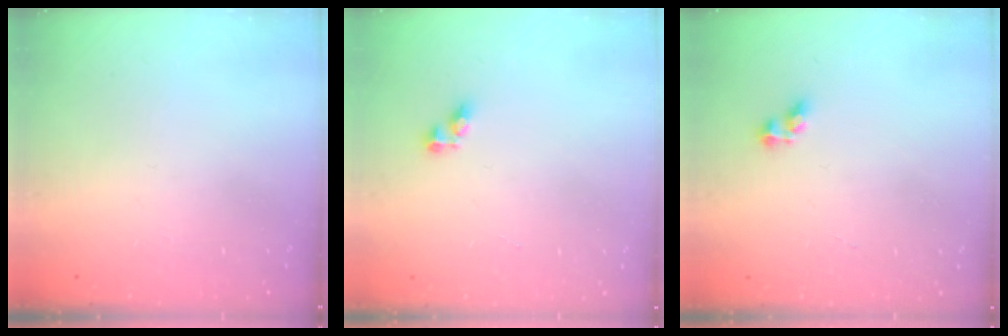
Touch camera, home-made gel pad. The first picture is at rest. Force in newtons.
{"total": 3.4, "press": 3.3, "slide": 0.5}
{"total": 3.8, "press": 3.7, "slide": 0.9}